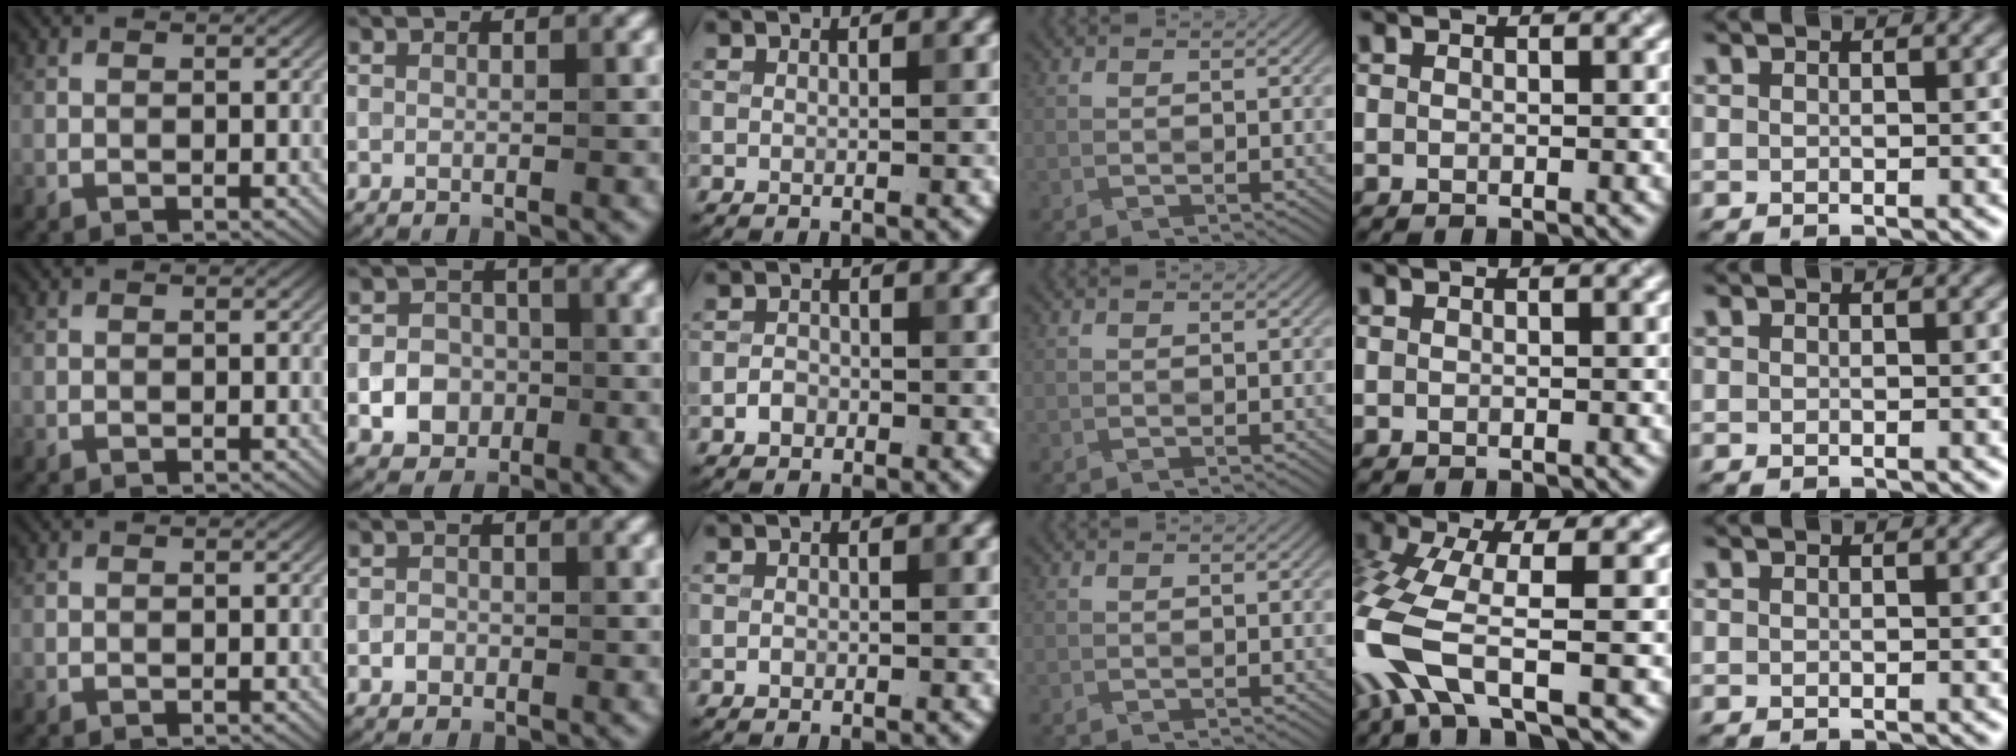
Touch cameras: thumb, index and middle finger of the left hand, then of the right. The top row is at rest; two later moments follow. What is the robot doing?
{"motion": "fold", "object": "handkerchief"}